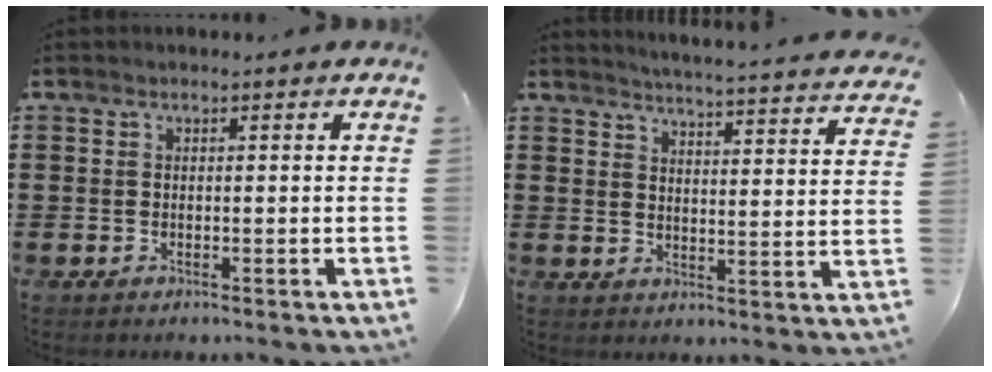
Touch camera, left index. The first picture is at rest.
{"total": 4.1, "force": [4.0, -0.8, 0.5], "torque": [-0.029, -0.037, 0.064]}